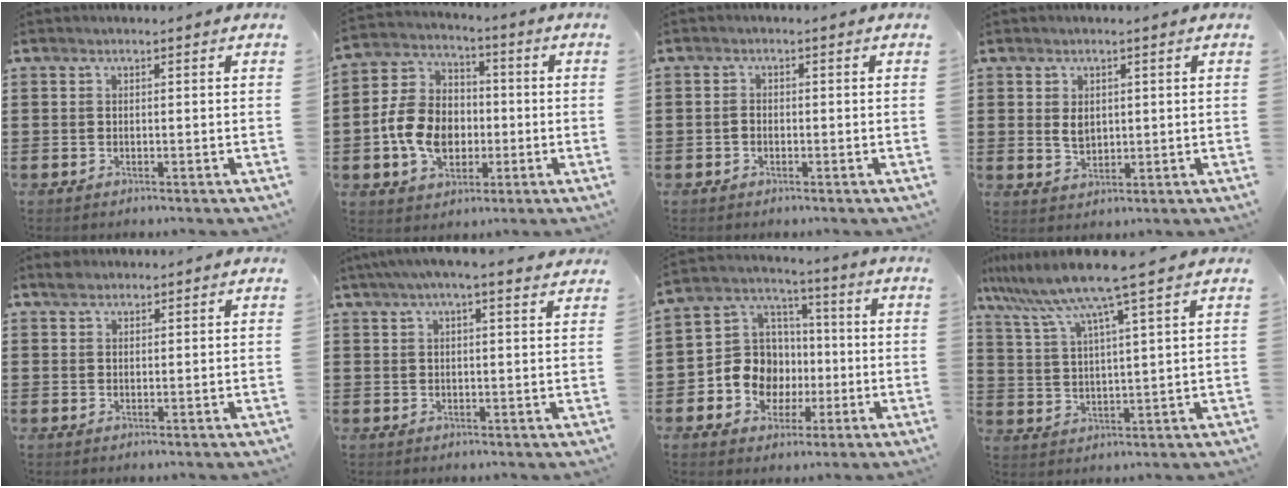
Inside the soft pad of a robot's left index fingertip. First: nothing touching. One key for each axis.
{"total": 10.1, "fx": -1.9, "fy": 7.9, "fz": 5.9, "tx": -0.141, "ty": 0.020, "tz": -0.036}
{"total": 1.3, "fx": -0.4, "fy": 0.9, "fz": 0.8, "tx": -0.019, "ty": 0.002, "tz": -0.009}
{"total": 2.7, "fx": 0.6, "fy": 1.9, "fz": 1.9, "tx": -0.034, "ty": 0.002, "tz": 0.010}
{"total": 1.7, "fx": 1.5, "fy": 0.7, "fz": 0.3, "tx": -0.010, "ty": 0.004, "tz": 0.030}
{"total": 3.8, "fx": 2.9, "fy": 0.1, "fz": 2.5, "tx": -0.057, "ty": 0.003, "tz": 0.050}
{"total": 9.5, "fx": -1.7, "fy": 8.9, "fz": 3.1, "tx": -0.102, "ty": 0.014, "tz": -0.026}
{"total": 8.5, "fx": 6.8, "fy": -0.9, "fz": 5.1, "tx": -0.122, "ty": -0.037, "tz": 0.112}